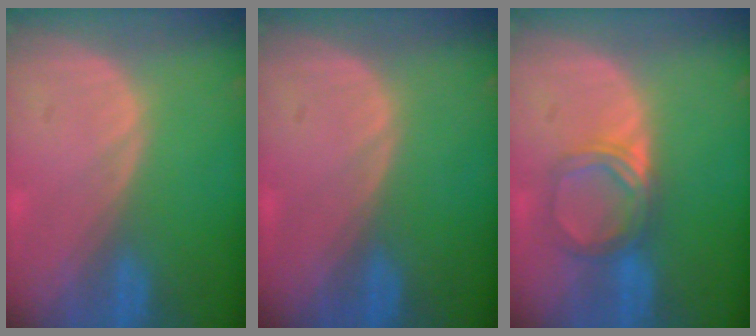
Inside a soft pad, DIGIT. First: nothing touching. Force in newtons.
{"total": 0.0}
{"total": 5.0, "press": 4.6, "slide": 1.9}